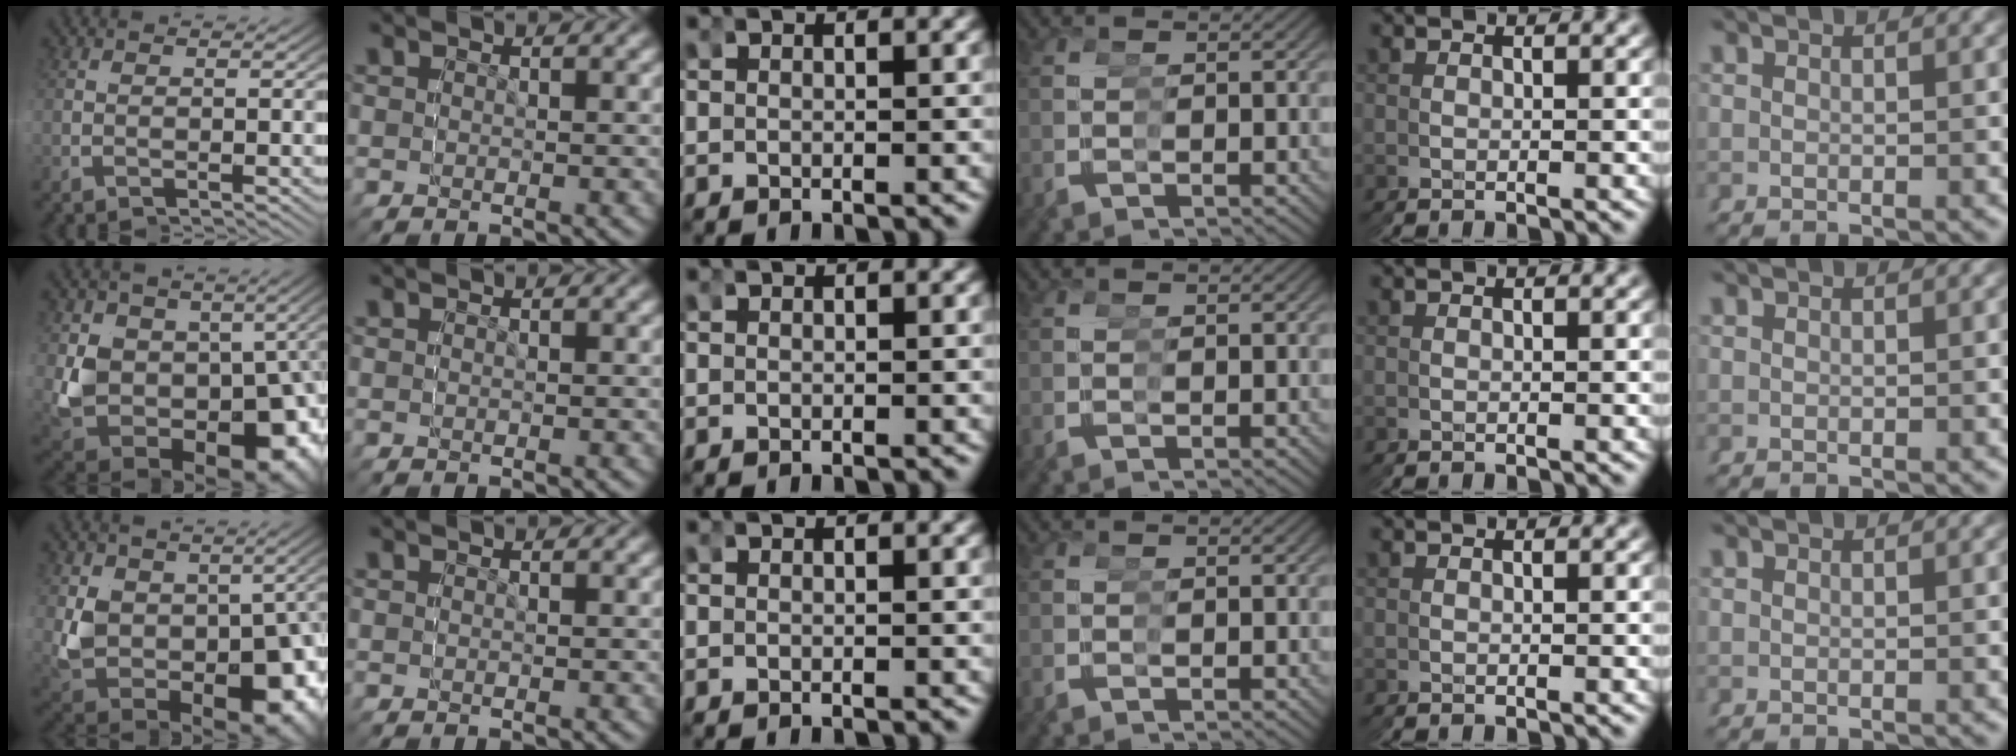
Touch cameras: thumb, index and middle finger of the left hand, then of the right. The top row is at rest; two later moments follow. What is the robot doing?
{"motion": "grasp_and_lifting", "object": "legos"}